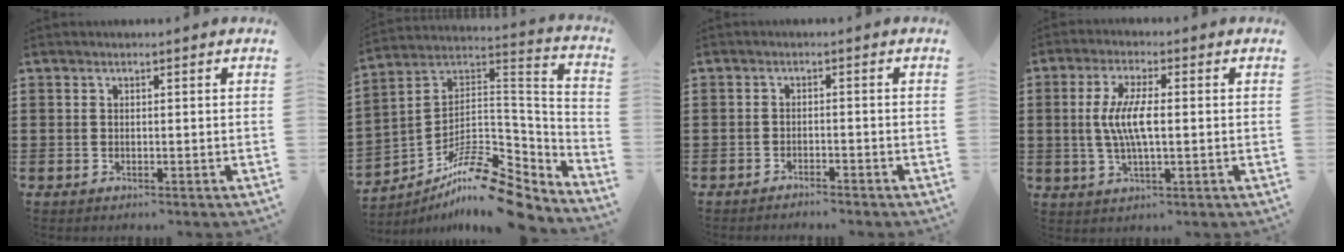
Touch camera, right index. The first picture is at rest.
{"total": 12.8, "force": [-9.4, 4.0, 7.6], "torque": [-0.129, 0.019, -0.177]}
{"total": 1.5, "force": [-1.5, 0.0, 0.1], "torque": [-0.006, 0.003, -0.032]}
{"total": 6.7, "force": [-0.1, 1.9, 6.4], "torque": [-0.137, -0.004, -0.010]}